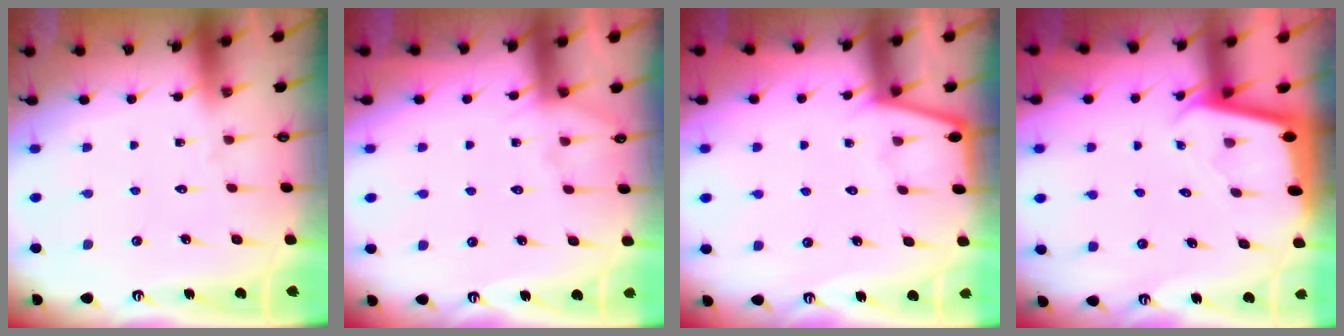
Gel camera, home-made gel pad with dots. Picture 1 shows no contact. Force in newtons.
{"total": 3.4, "press": 3.4, "slide": 0.5}
{"total": 3.8, "press": 3.8, "slide": 0.5}
{"total": 1.9, "press": 1.9, "slide": 0.0}